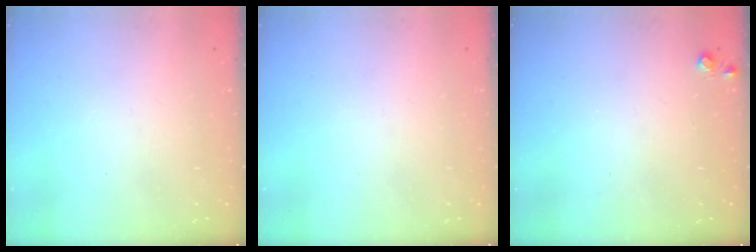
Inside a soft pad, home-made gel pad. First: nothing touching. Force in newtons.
{"total": 0.0}
{"total": 5.3, "press": 5.2, "slide": 0.6}